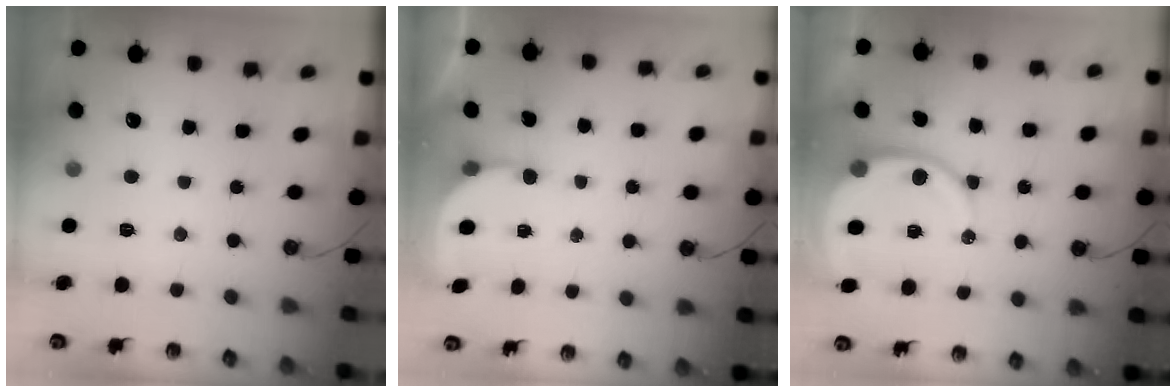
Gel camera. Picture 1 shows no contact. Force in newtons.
{"total": 2.5, "press": 2.5, "slide": 0.4}
{"total": 10.9, "press": 10.8, "slide": 1.5}